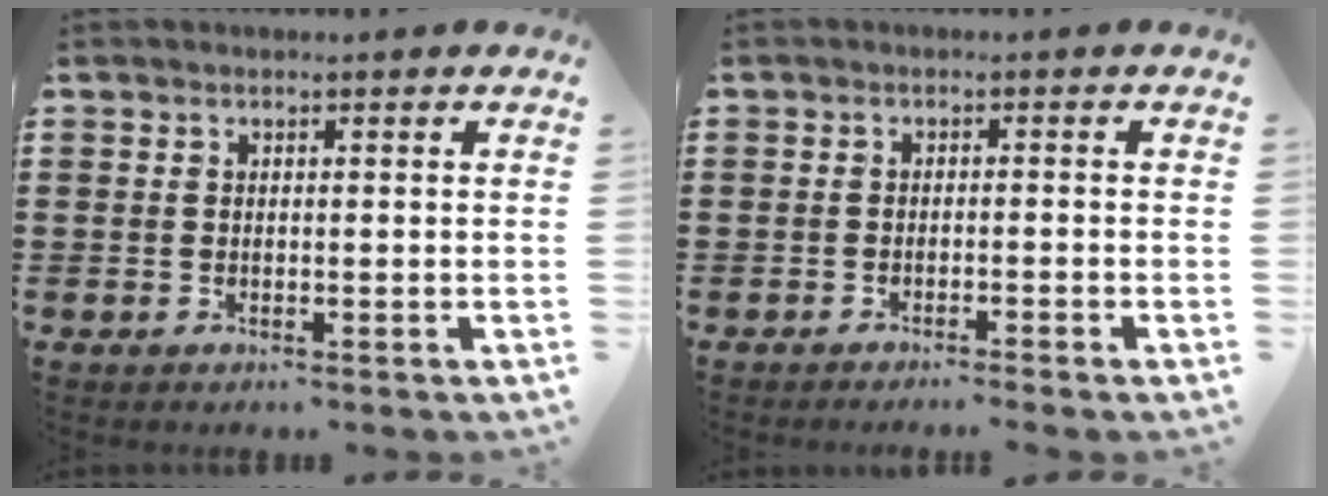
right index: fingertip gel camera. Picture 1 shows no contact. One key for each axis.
{"total": 1.3, "fx": -1.2, "fy": -0.3, "fz": 0.4, "tx": -0.008, "ty": 0.000, "tz": -0.024}